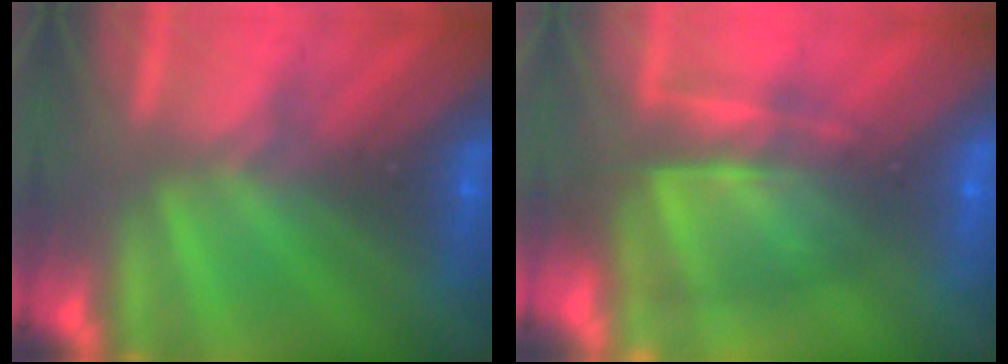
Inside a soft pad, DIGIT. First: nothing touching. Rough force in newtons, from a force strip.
{"total": 5.5}